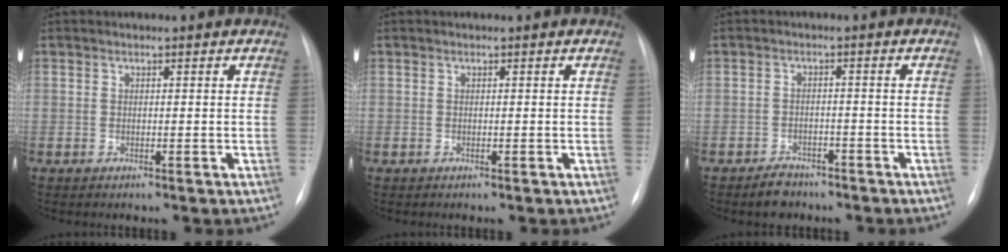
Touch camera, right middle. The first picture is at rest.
{"total": 0.0}
{"total": 3.3, "force": [-2.6, 1.9, 0.8], "torque": [-0.018, 0.004, -0.036]}